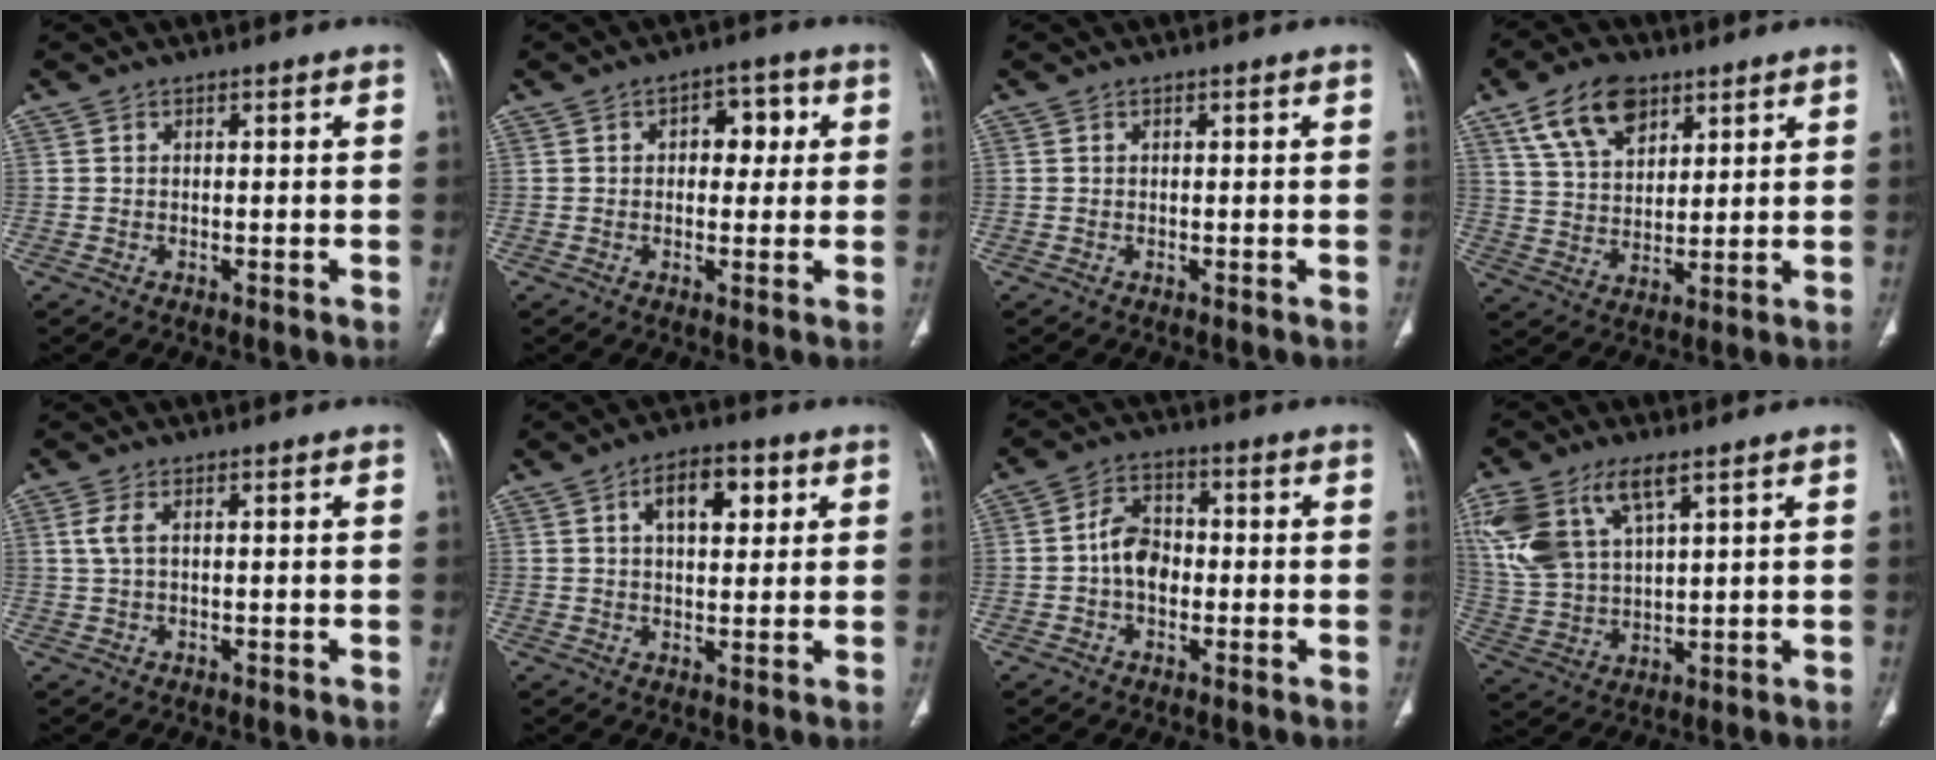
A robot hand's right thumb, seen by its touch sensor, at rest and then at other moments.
{"total": 6.0, "force": [1.4, 3.8, 4.4], "torque": [-0.025, 0.004, 0.012]}
{"total": 0.0}
{"total": 11.8, "force": [6.8, 6.9, 6.9], "torque": [-0.106, -0.022, 0.130]}
{"total": 2.6, "force": [0.7, 0.9, 2.3], "torque": [-0.068, 0.009, 0.021]}
{"total": 8.8, "force": [3.2, 4.6, 6.8], "torque": [-0.074, -0.001, 0.044]}
{"total": 6.6, "force": [-0.8, 4.7, 4.6], "torque": [-0.060, 0.015, -0.024]}
{"total": 15.3, "force": [7.7, 7.1, 11.1], "torque": [-0.239, -0.010, 0.158]}